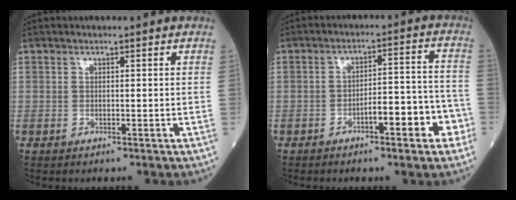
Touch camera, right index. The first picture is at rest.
{"total": 7.9, "force": [-3.9, 1.9, 6.6], "torque": [-0.083, 0.027, -0.052]}